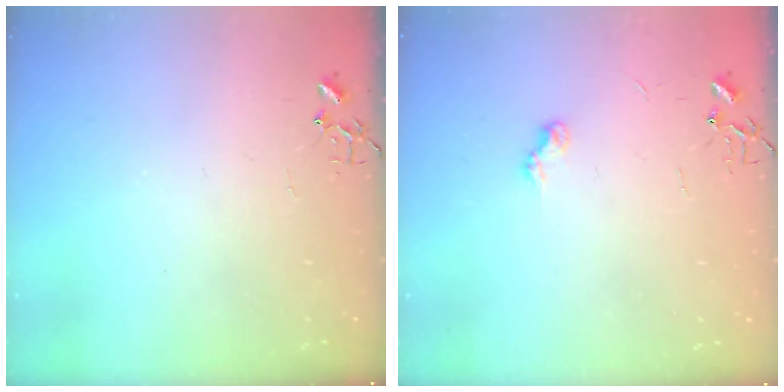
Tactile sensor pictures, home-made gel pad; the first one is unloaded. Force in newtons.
{"total": 7.1, "press": 7.1, "slide": 0.5}